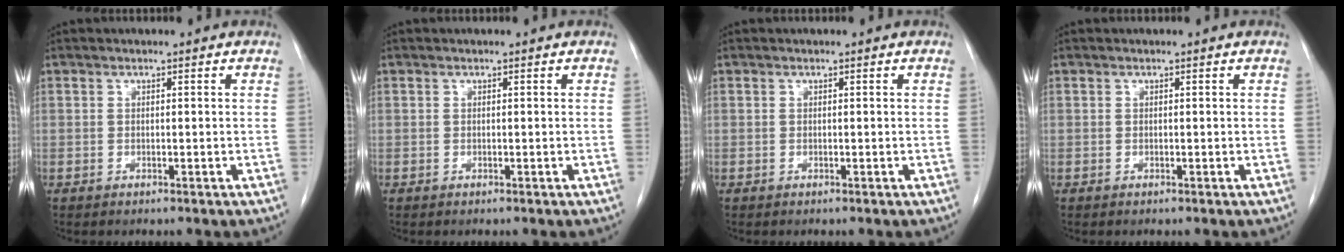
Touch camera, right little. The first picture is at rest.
{"total": 0.0}
{"total": 0.0}
{"total": 0.0}